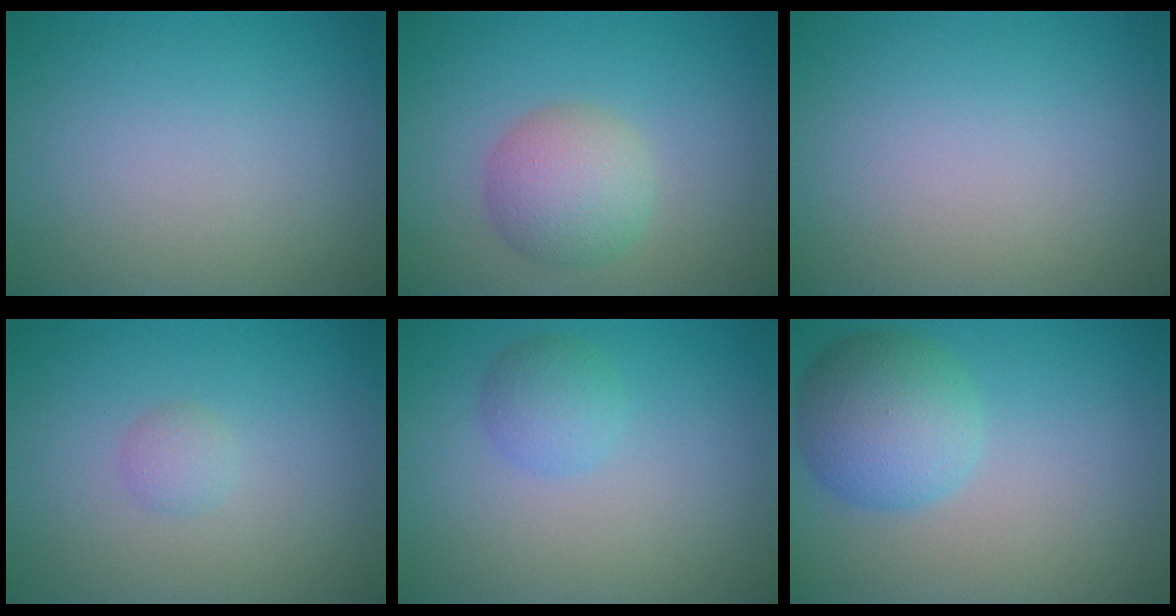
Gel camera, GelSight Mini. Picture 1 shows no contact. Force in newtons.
{"total": 4.1, "press": 4.1, "slide": 0.2}
{"total": 0.0}
{"total": 1.0, "press": 1.0, "slide": 0.0}
{"total": 2.1, "press": 2.1, "slide": 0.2}
{"total": 5.4, "press": 5.4, "slide": 0.3}